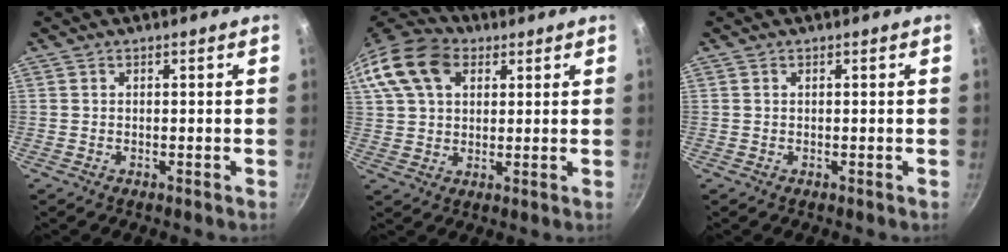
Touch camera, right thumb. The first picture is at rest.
{"total": 17.5, "force": [6.7, 12.2, 10.6], "torque": [-0.220, 0.026, 0.112]}
{"total": 0.0}